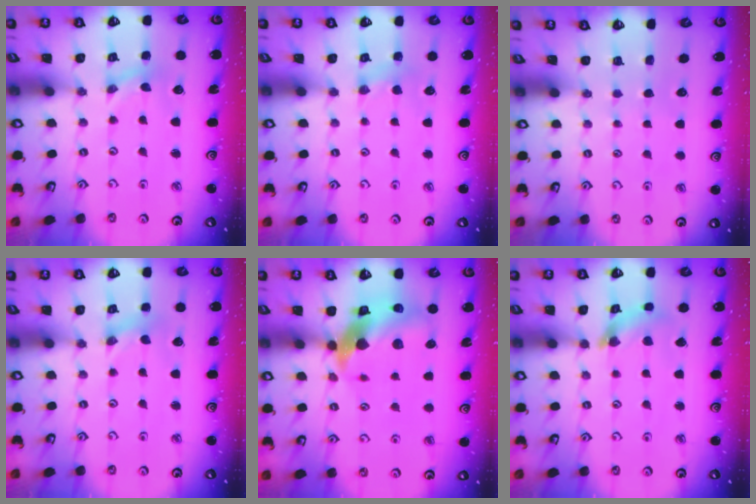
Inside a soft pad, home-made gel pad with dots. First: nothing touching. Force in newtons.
{"total": 2.9, "press": 2.9, "slide": 0.4}
{"total": 0.0}
{"total": 0.0}
{"total": 14.0, "press": 13.8, "slide": 2.1}
{"total": 5.3, "press": 5.3, "slide": 0.6}